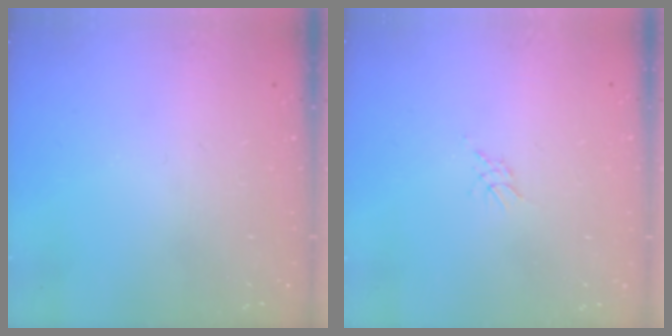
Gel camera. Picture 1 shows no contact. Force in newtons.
{"total": 2.1, "press": 2.1, "slide": 0.5}